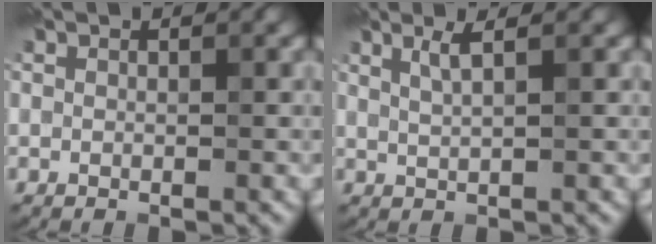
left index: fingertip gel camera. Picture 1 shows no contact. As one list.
[{"total": 1.6, "force": [1.0, 0.2, 1.3], "torque": [-0.022, 0.010, 0.014]}]